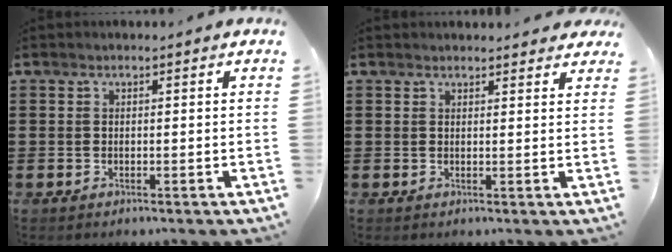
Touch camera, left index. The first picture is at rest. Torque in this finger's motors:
{"motor_torque": [2.14, 0.00, 0.03, -0.14]}